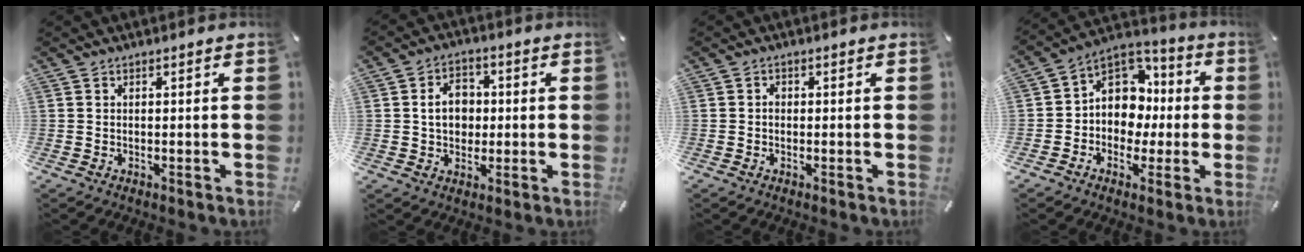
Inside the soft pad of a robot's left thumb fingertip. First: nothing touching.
{"total": 7.5, "force": [0.4, 6.2, 4.3], "torque": [-0.073, 0.005, 0.003]}
{"total": 1.1, "force": [-0.2, 0.9, 0.5], "torque": [-0.009, 0.005, -0.005]}
{"total": 11.1, "force": [0.2, 10.1, 4.6], "torque": [-0.081, -0.006, 0.011]}